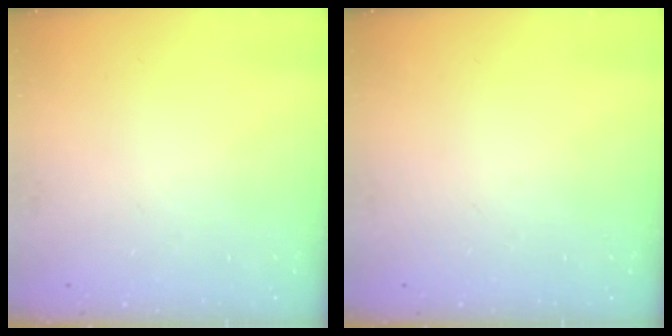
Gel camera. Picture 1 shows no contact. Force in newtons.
{"total": 0.0}